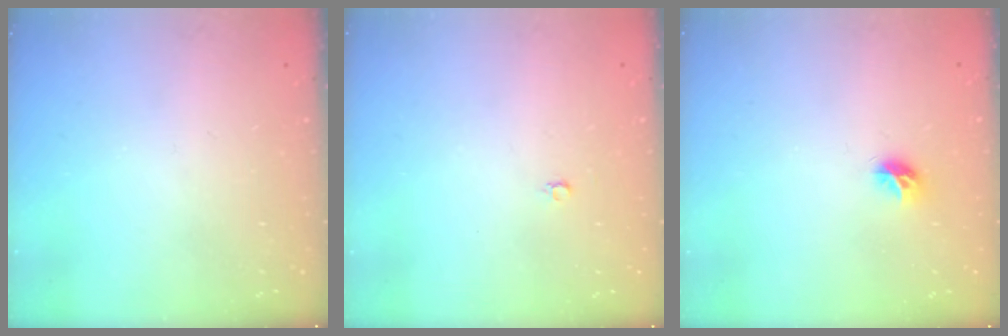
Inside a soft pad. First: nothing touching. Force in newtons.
{"total": 2.2, "press": 2.2, "slide": 0.2}
{"total": 5.8, "press": 5.8, "slide": 0.5}